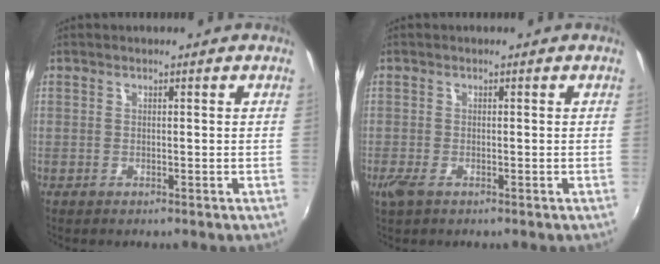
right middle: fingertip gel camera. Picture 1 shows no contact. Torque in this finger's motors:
{"motor_torque": [0.52, -0.45, 0.18, 0.05]}